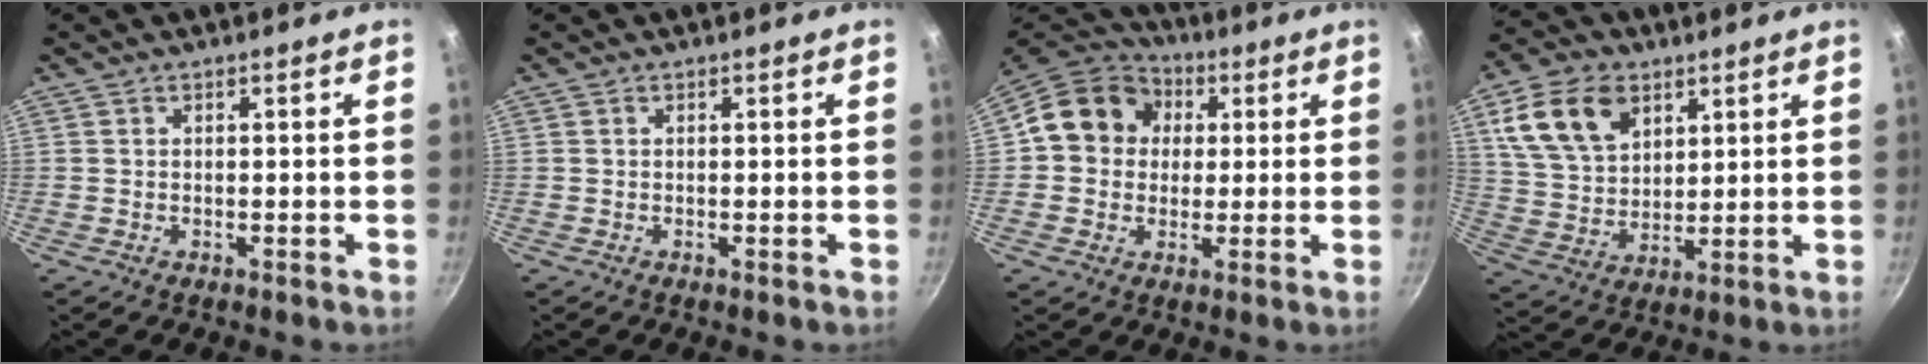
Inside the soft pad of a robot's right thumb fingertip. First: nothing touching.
{"total": 0.0}
{"total": 12.9, "force": [2.4, 11.4, 5.7], "torque": [-0.066, 0.023, 0.022]}
{"total": 14.2, "force": [6.3, 9.5, 8.5], "torque": [-0.136, -0.012, 0.126]}